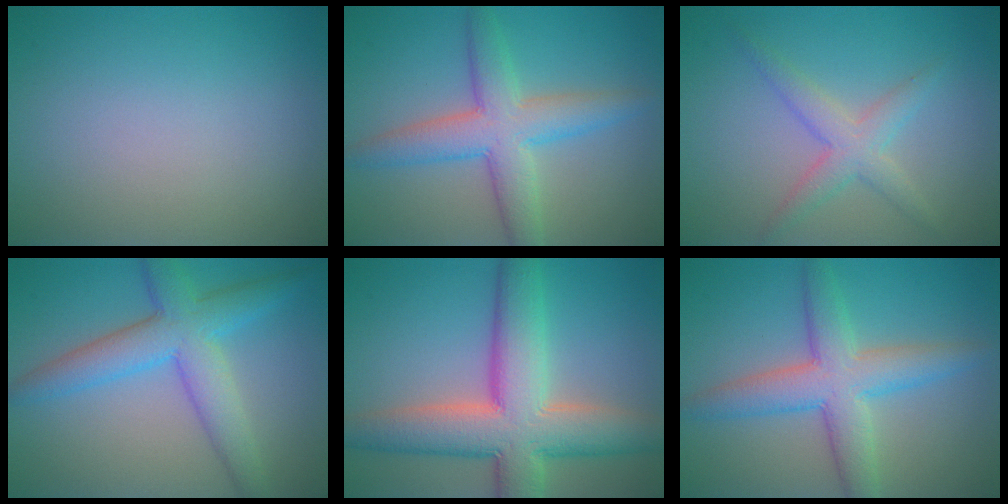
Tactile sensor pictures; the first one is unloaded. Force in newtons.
{"total": 5.4, "press": 5.4, "slide": 0.1}
{"total": 2.9, "press": 2.9, "slide": 0.1}
{"total": 6.1, "press": 6.1, "slide": 0.1}
{"total": 10.1, "press": 10.1, "slide": 0.8}
{"total": 5.4, "press": 5.4, "slide": 0.1}